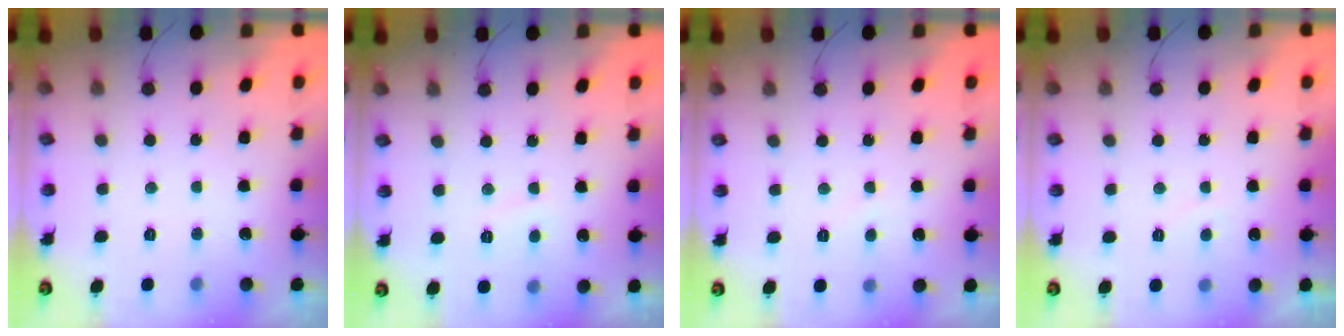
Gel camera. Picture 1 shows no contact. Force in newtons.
{"total": 2.9, "press": 2.9, "slide": 0.3}
{"total": 3.0, "press": 3.0, "slide": 0.3}
{"total": 0.7, "press": 0.5, "slide": 0.5}